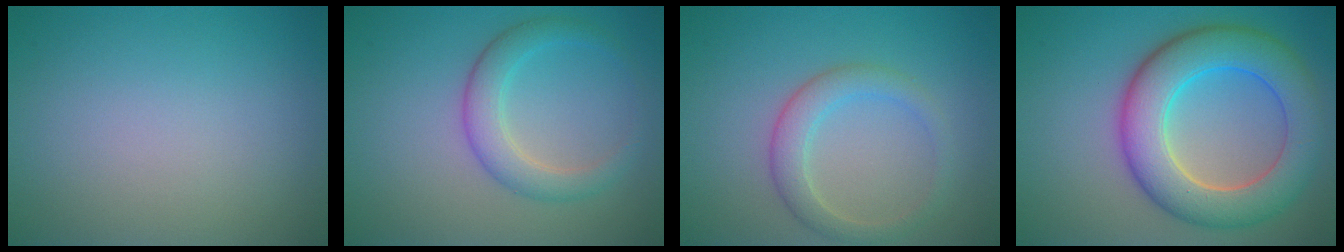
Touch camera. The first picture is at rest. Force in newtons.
{"total": 2.6, "press": 2.6, "slide": 0.2}
{"total": 3.0, "press": 3.0, "slide": 0.1}
{"total": 8.8, "press": 8.8, "slide": 0.4}